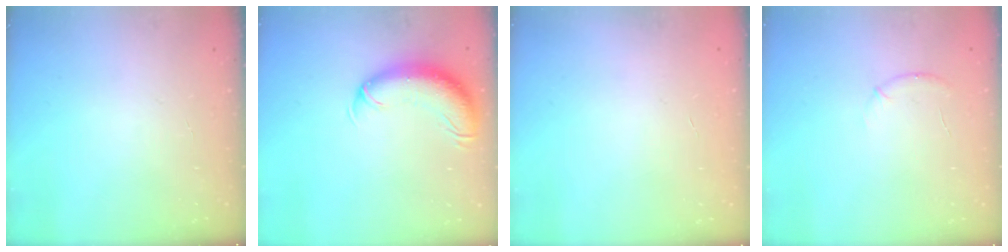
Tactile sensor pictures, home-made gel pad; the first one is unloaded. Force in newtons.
{"total": 11.9, "press": 11.6, "slide": 2.7}
{"total": 0.6, "press": 0.6, "slide": 0.2}
{"total": 5.8, "press": 5.4, "slide": 2.2}